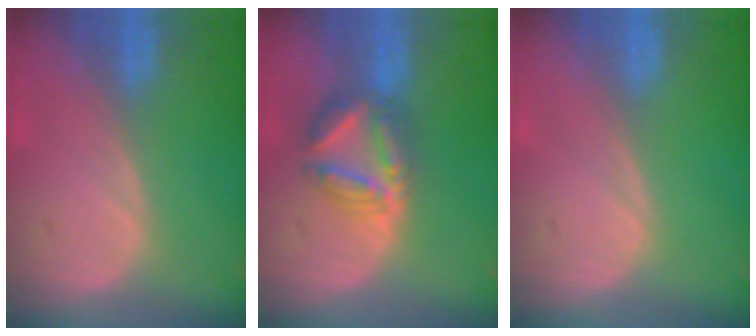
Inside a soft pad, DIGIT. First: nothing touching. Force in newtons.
{"total": 6.5, "press": 6.5, "slide": 0.4}
{"total": 0.0}